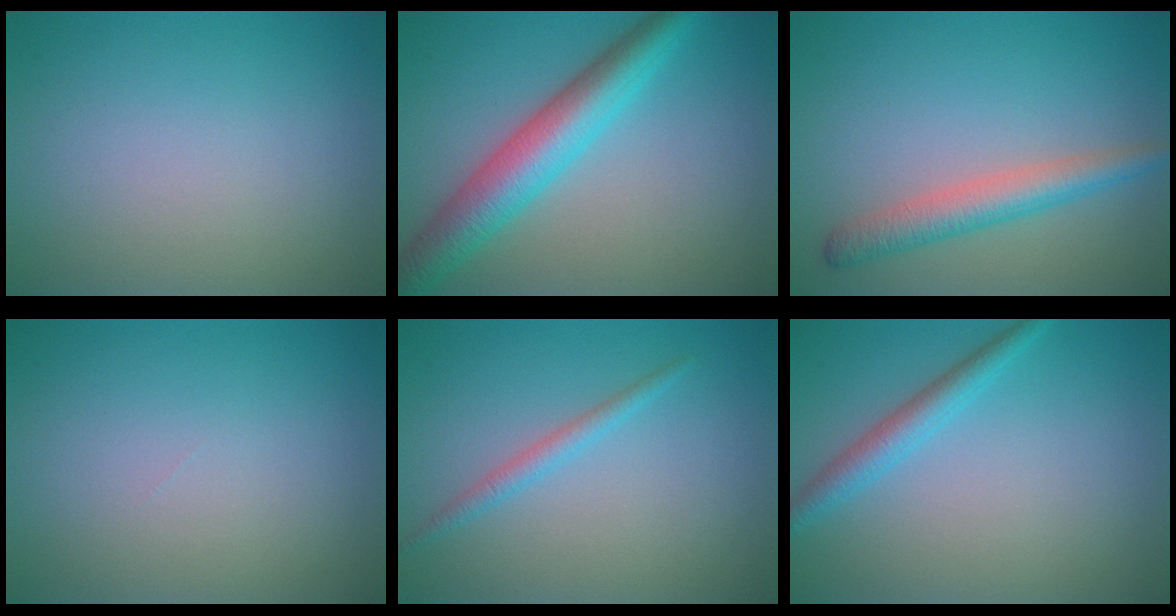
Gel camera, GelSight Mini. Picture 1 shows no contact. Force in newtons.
{"total": 6.5, "press": 6.5, "slide": 0.1}
{"total": 3.5, "press": 3.4, "slide": 0.3}
{"total": 0.0}
{"total": 1.4, "press": 1.4, "slide": 0.1}
{"total": 2.5, "press": 2.5, "slide": 0.0}